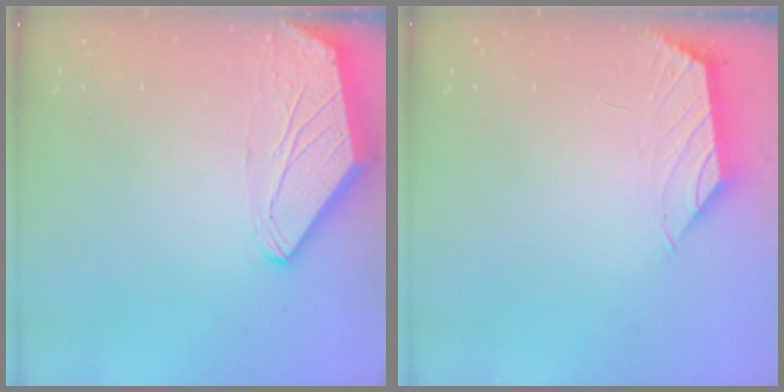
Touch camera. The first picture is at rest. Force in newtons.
{"total": 1.3, "press": 1.2, "slide": 0.4}